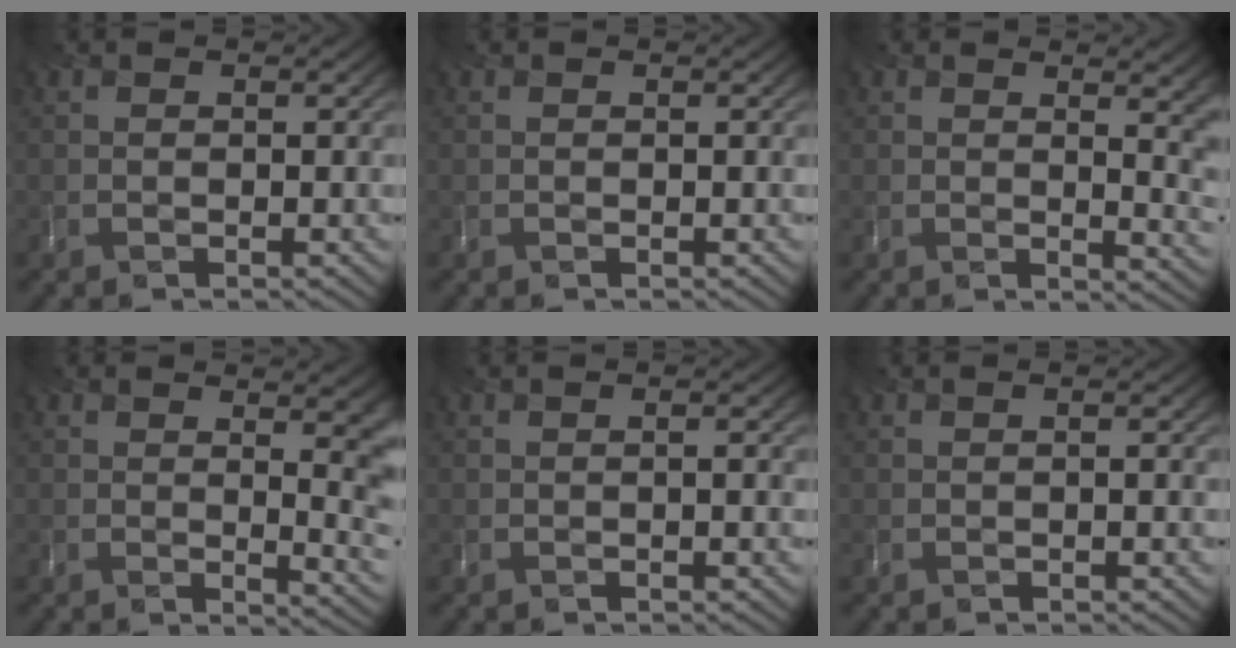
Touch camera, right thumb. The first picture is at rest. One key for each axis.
{"total": 0.0}
{"total": 9.9, "fx": 2.6, "fy": 4.3, "fz": 8.5, "tx": -0.087, "ty": 0.025, "tz": 0.028}
{"total": 10.0, "fx": 1.7, "fy": 4.1, "fz": 9.0, "tx": -0.091, "ty": 0.016, "tz": 0.023}
{"total": 1.2, "fx": -0.1, "fy": 0.2, "fz": 1.1, "tx": -0.012, "ty": 0.004, "tz": -0.003}
{"total": 0.8, "fx": -0.1, "fy": 0.1, "fz": 0.8, "tx": -0.008, "ty": 0.004, "tz": -0.003}